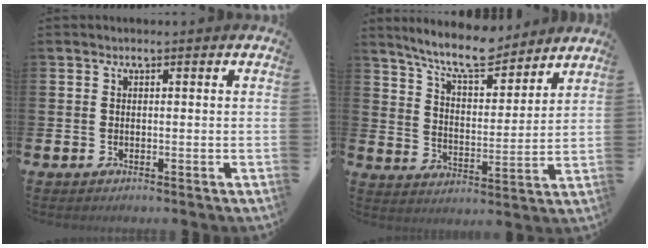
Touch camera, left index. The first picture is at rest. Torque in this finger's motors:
{"motor_torque": [1.07, -1.07, 0.52, 0.21]}